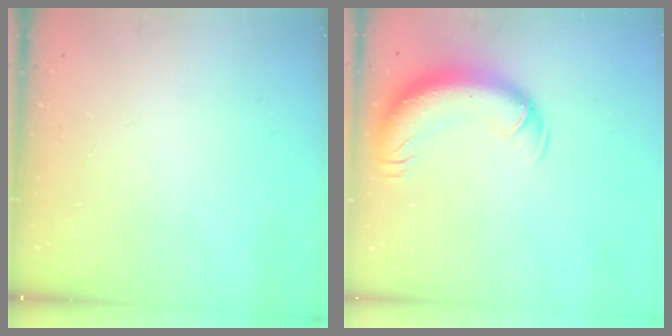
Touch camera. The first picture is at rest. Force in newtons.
{"total": 13.1, "press": 12.8, "slide": 3.1}